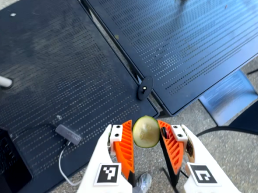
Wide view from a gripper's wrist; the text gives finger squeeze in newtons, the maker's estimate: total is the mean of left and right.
{"total": 7.1, "left": 6.5, "right": 7.8}